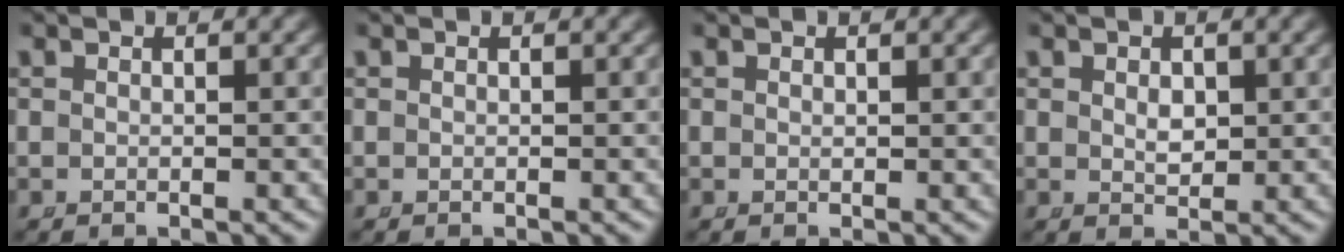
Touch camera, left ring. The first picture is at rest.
{"total": 0.0}
{"total": 0.0}
{"total": 1.5, "force": [0.3, 1.0, 1.1], "torque": [-0.020, -0.019, 0.018]}